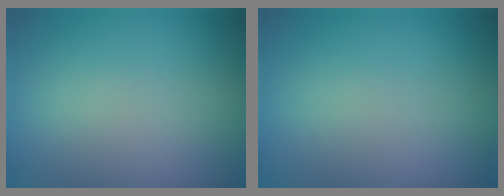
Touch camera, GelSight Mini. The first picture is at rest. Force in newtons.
{"total": 0.0}